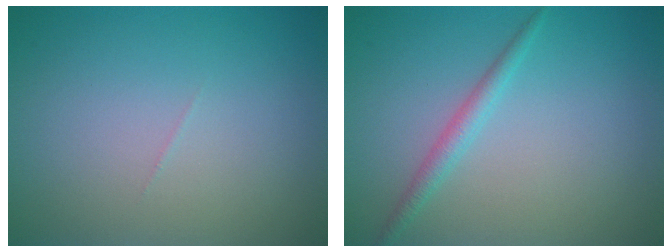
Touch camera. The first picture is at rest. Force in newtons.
{"total": 1.7, "press": 1.7, "slide": 0.1}